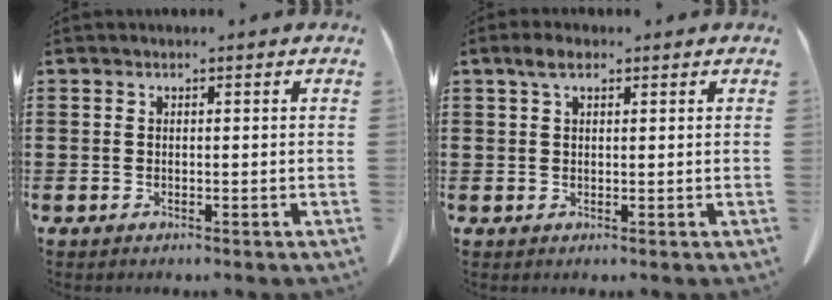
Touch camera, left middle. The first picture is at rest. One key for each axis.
{"total": 2.7, "fx": 1.5, "fy": 1.0, "fz": 2.0, "tx": -0.045, "ty": 0.003, "tz": 0.027}